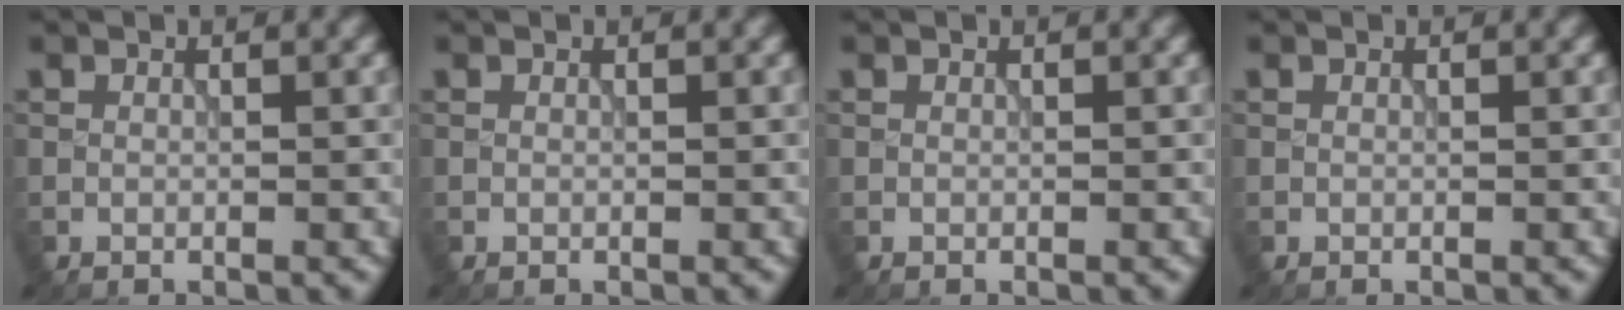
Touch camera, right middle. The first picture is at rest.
{"total": 0.0}
{"total": 0.0}
{"total": 0.0}